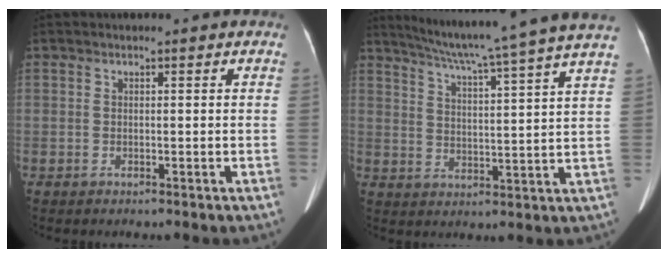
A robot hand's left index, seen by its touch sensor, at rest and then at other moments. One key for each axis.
{"total": 19.3, "fx": 16.4, "fy": -2.4, "fz": 9.9, "tx": -0.166, "ty": -0.023, "tz": 0.220}